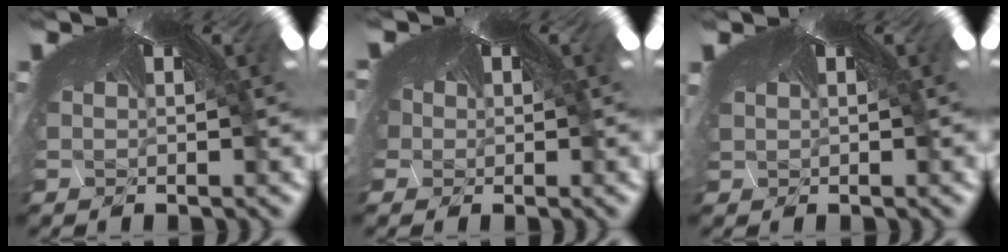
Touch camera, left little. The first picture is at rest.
{"total": 2.2, "force": [-1.6, 0.8, 1.3], "torque": [-0.034, -0.010, -0.011]}
{"total": 0.5, "force": [-0.5, 0.1, -0.1], "torque": [-0.005, -0.009, 0.004]}